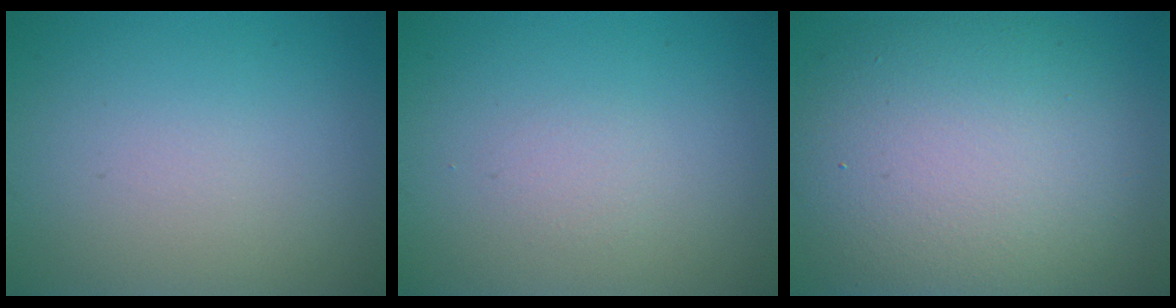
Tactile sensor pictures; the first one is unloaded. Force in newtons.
{"total": 0.8, "press": 0.8, "slide": 0.1}
{"total": 12.3, "press": 12.3, "slide": 0.6}